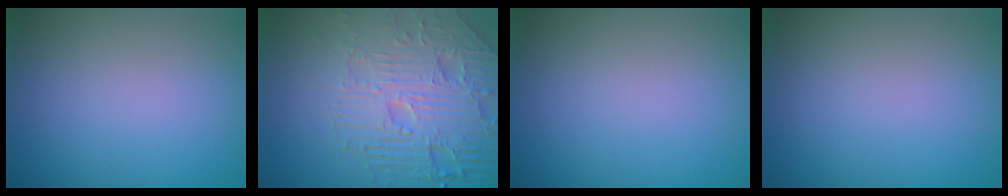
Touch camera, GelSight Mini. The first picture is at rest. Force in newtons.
{"total": 7.1, "press": 5.8, "slide": 4.1}
{"total": 0.0}
{"total": 0.0}